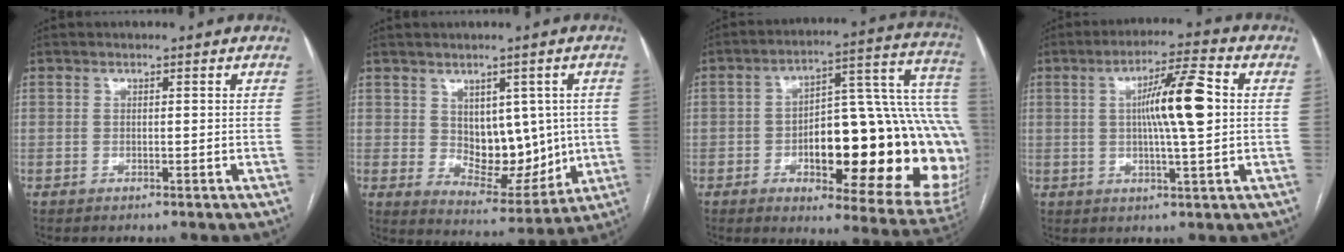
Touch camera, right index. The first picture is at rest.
{"total": 9.7, "force": [1.2, 6.0, 7.6], "torque": [-0.095, 0.003, 0.042]}
{"total": 30.8, "force": [-5.1, 8.5, 29.2], "torque": [-0.299, 0.039, -0.052]}
{"total": 9.9, "force": [1.2, 0.6, 9.8], "torque": [-0.166, 0.009, 0.018]}